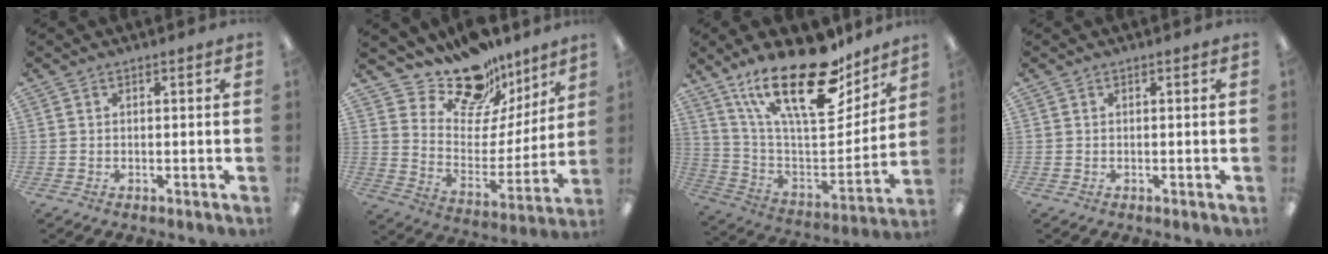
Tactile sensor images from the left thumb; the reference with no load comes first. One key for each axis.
{"total": 18.4, "fx": 14.3, "fy": 9.8, "fz": 6.1, "tx": -0.098, "ty": -0.110, "tz": 0.256}
{"total": 28.0, "fx": 18.3, "fy": 11.0, "fz": 18.2, "tx": -0.292, "ty": -0.107, "tz": 0.317}
{"total": 0.0}